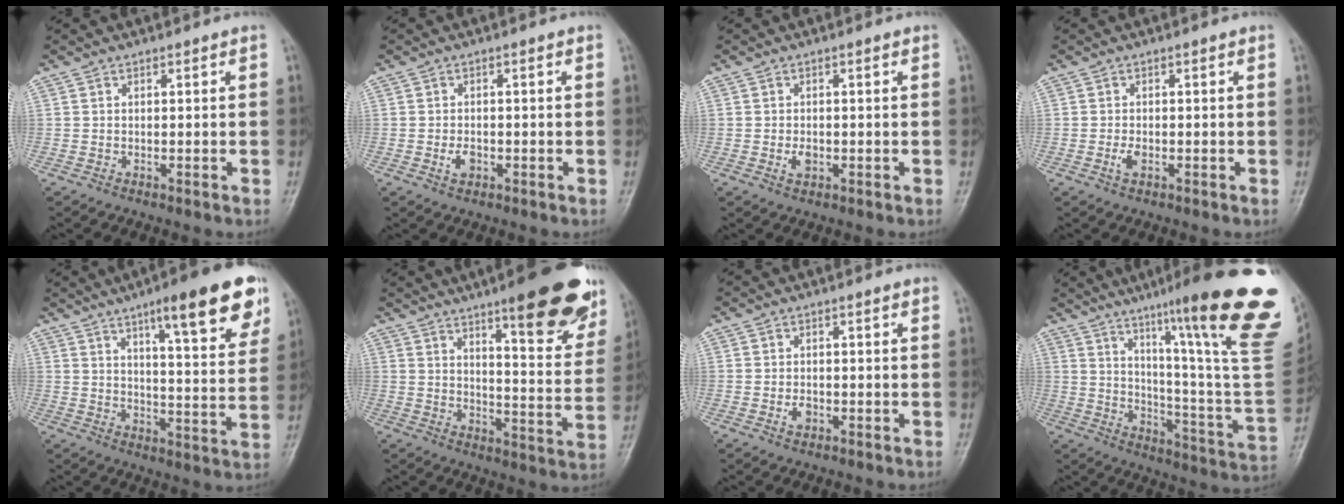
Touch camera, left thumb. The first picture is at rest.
{"total": 2.3, "force": [-0.7, 1.5, 1.6], "torque": [-0.027, 0.001, -0.013]}
{"total": 2.1, "force": [-0.4, 1.3, 1.5], "torque": [-0.024, 0.000, -0.008]}
{"total": 1.9, "force": [-0.5, 1.0, 1.6], "torque": [-0.032, -0.001, -0.011]}
{"total": 17.4, "force": [9.9, 3.8, 13.8], "torque": [-0.160, -0.040, 0.139]}
{"total": 16.7, "force": [10.2, 4.5, 12.5], "torque": [-0.119, -0.052, 0.131]}
{"total": 1.7, "force": [-0.5, 1.1, 1.1], "torque": [-0.016, 0.001, -0.009]}
{"total": 30.1, "force": [16.5, 3.2, 24.9], "torque": [-0.275, -0.074, 0.239]}